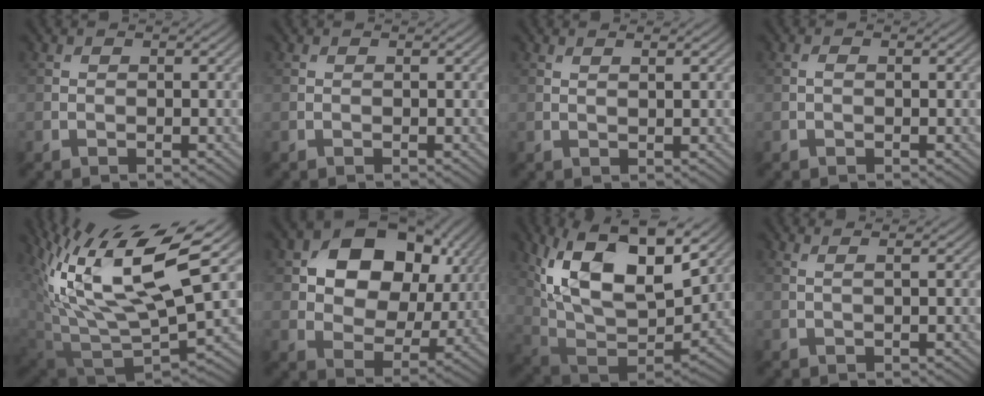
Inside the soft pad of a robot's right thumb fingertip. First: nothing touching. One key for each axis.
{"total": 0.0}
{"total": 1.0, "fx": 0.7, "fy": 0.0, "fz": 0.7, "tx": -0.012, "ty": 0.000, "tz": 0.012}
{"total": 0.5, "fx": 0.0, "fy": 0.2, "fz": 0.5, "tx": -0.013, "ty": 0.002, "tz": 0.000}
{"total": 16.4, "fx": 7.3, "fy": 6.0, "fz": 13.3, "tx": -0.282, "ty": 0.010, "tz": 0.138}
{"total": 14.9, "fx": 5.2, "fy": 10.3, "fz": 9.5, "tx": -0.169, "ty": 0.013, "tz": 0.085}
{"total": 17.4, "fx": 7.5, "fy": 8.8, "fz": 13.0, "tx": -0.256, "ty": 0.019, "tz": 0.132}
{"total": 1.5, "fx": 0.8, "fy": 0.3, "fz": 1.2, "tx": -0.013, "ty": 0.003, "tz": 0.003}